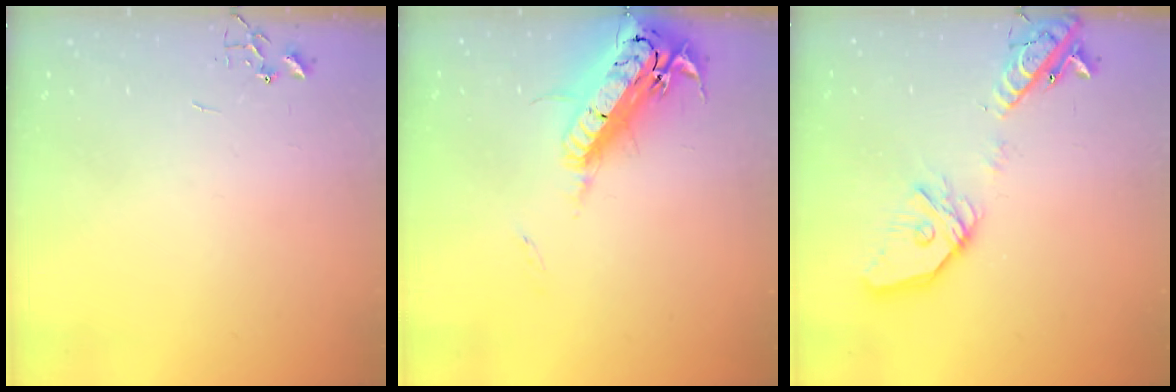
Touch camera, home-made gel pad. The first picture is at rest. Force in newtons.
{"total": 22.8, "press": 22.3, "slide": 4.6}
{"total": 18.6, "press": 18.3, "slide": 3.1}